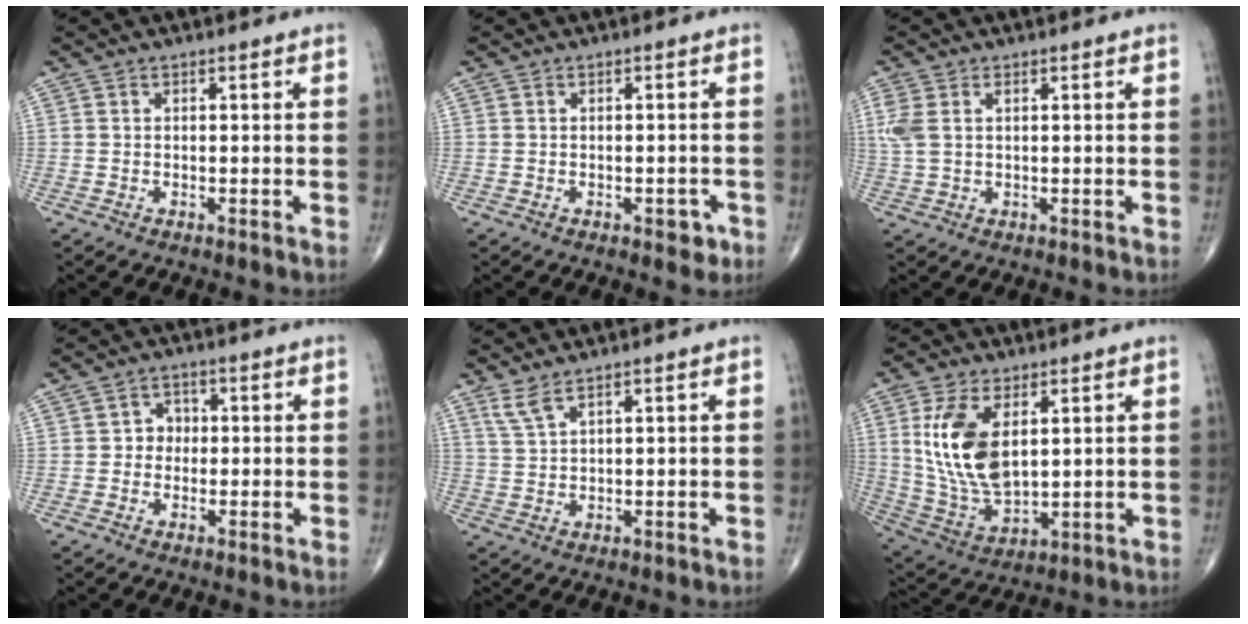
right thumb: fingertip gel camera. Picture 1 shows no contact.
{"total": 2.4, "force": [-1.2, 1.3, 1.7], "torque": [-0.007, 0.007, -0.012]}
{"total": 4.3, "force": [1.2, 2.3, 3.4], "torque": [-0.103, 0.014, 0.028]}
{"total": 2.9, "force": [0.0, 2.7, 1.2], "torque": [0.006, 0.009, -0.009]}
{"total": 3.1, "force": [2.3, 0.5, 2.0], "torque": [-0.051, -0.008, 0.056]}
{"total": 14.6, "force": [3.8, 7.8, 11.8], "torque": [-0.230, -0.019, 0.087]}